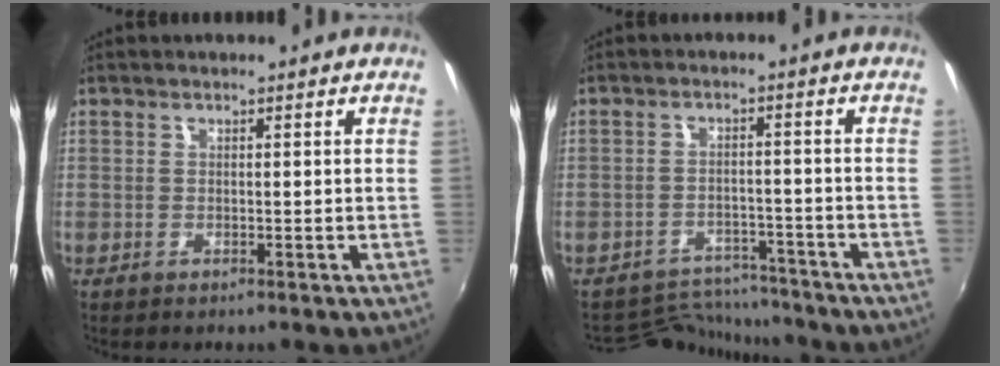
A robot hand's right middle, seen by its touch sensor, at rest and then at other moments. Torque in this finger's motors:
{"motor_torque": [-0.75, -0.52, -0.17, -0.12]}